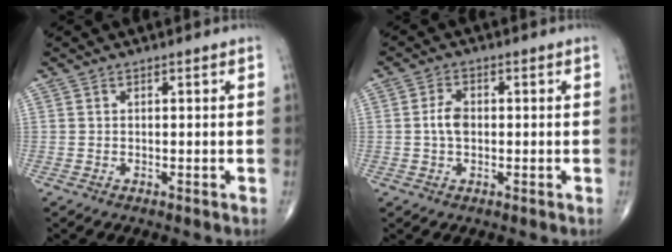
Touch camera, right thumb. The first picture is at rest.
{"total": 3.7, "force": [-0.1, 2.4, 2.9], "torque": [-0.055, 0.007, -0.007]}